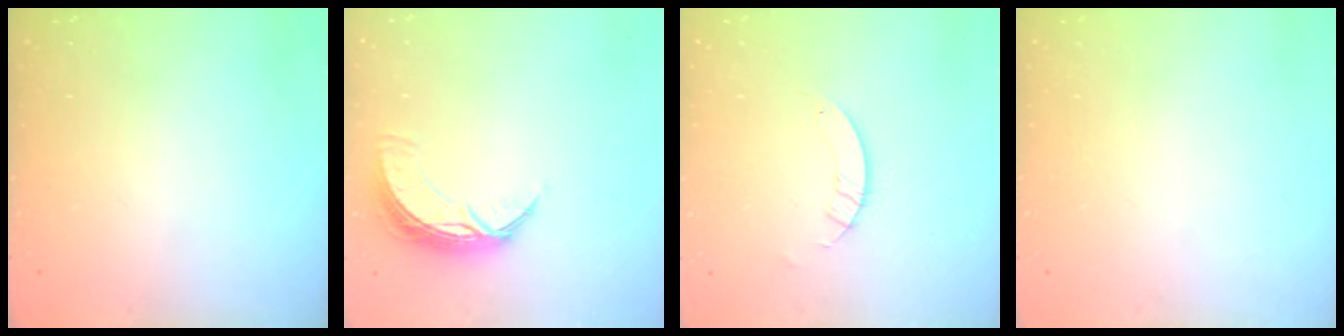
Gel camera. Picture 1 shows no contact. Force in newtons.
{"total": 8.3, "press": 8.2, "slide": 0.3}
{"total": 2.8, "press": 2.8, "slide": 0.2}
{"total": 0.0}